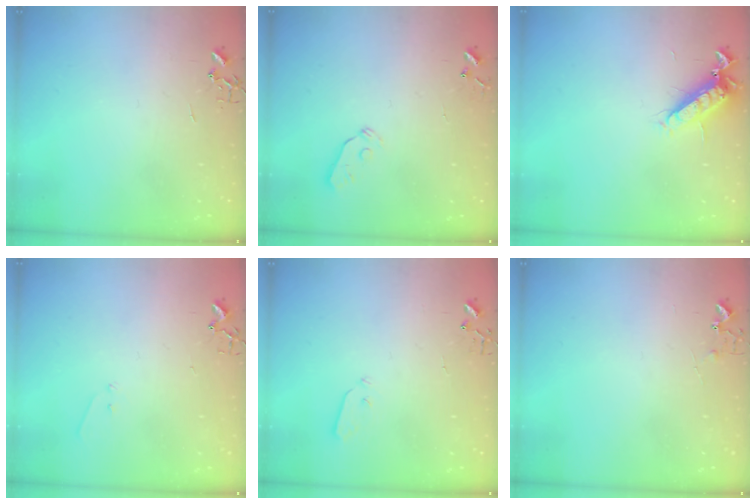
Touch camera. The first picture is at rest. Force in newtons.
{"total": 3.2, "press": 3.1, "slide": 0.6}
{"total": 12.4, "press": 12.3, "slide": 1.5}
{"total": 5.7, "press": 5.7, "slide": 0.7}
{"total": 3.7, "press": 3.7, "slide": 0.1}
{"total": 5.4, "press": 5.4, "slide": 0.7}